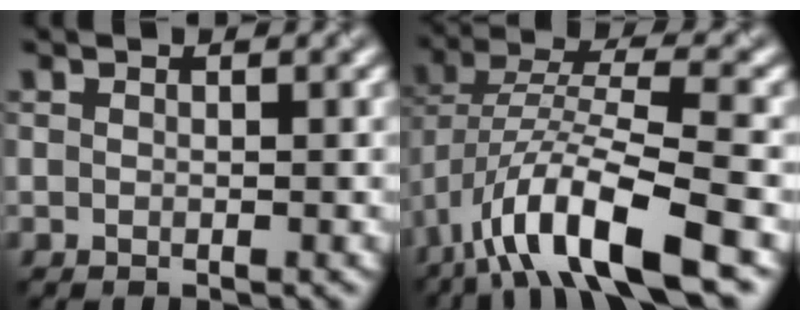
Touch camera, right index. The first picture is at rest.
{"total": 10.5, "force": [-5.3, 3.0, 8.6], "torque": [-0.154, 0.009, -0.102]}